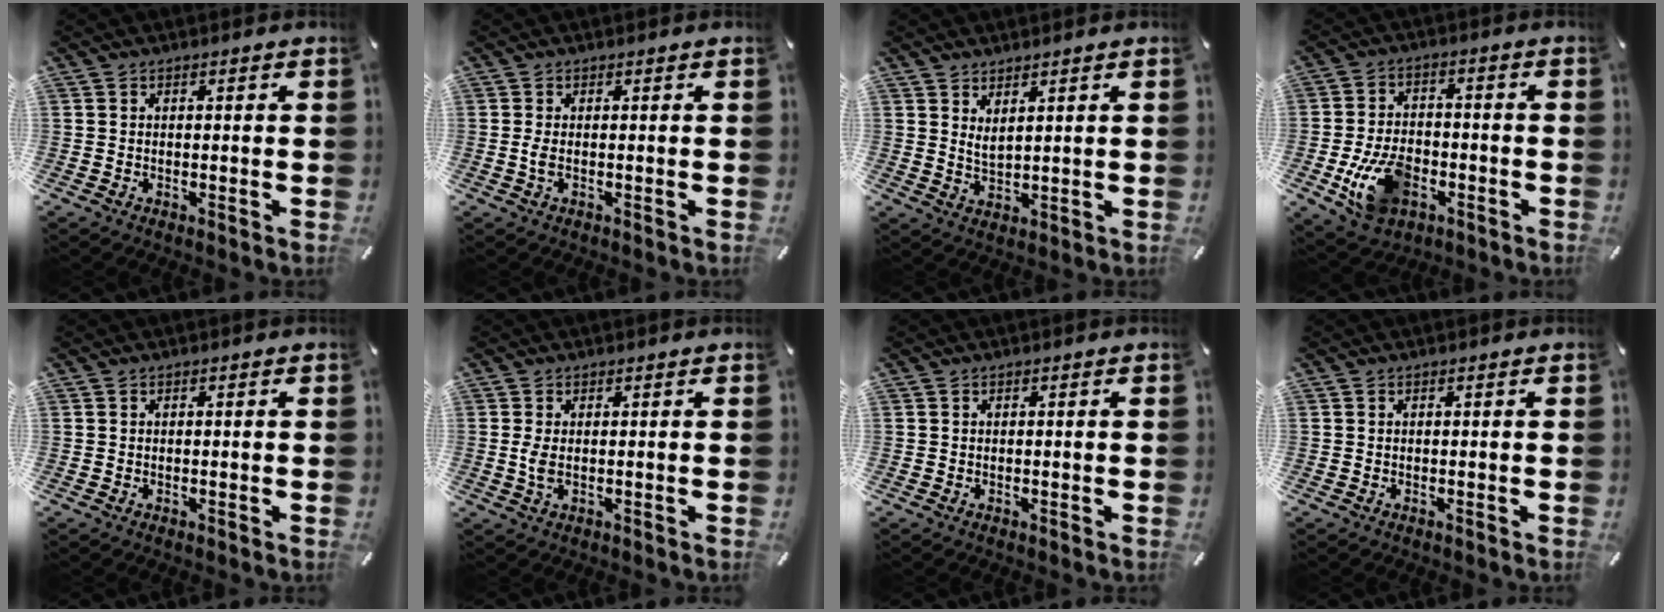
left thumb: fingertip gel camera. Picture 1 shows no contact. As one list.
[{"total": 1.9, "force": [-0.1, 0.6, 1.8], "torque": [-0.042, -0.004, -0.005]}, {"total": 3.2, "force": [2.7, 0.8, 1.4], "torque": [-0.031, -0.014, 0.050]}, {"total": 12.3, "force": [-4.1, 8.3, 8.0], "torque": [-0.157, 0.006, -0.073]}, {"total": 0.0}, {"total": 3.1, "force": [0.2, 1.2, 2.8], "torque": [-0.069, -0.003, -0.001]}, {"total": 0.0}, {"total": 0.0}]